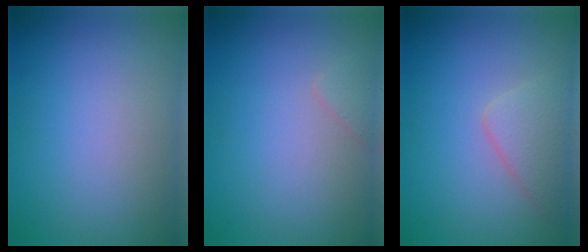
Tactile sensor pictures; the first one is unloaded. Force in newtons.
{"total": 0.9, "press": 0.9, "slide": 0.1}
{"total": 2.7, "press": 2.7, "slide": 0.0}